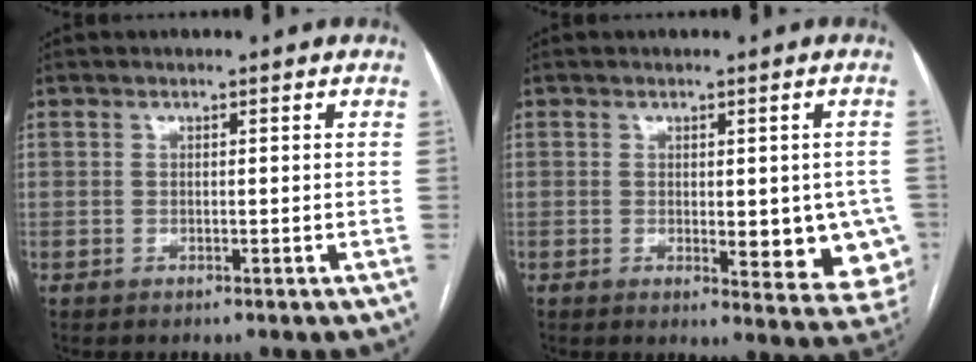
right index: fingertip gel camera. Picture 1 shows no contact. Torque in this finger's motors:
{"motor_torque": [0.21, -0.04, 0.16, 0.04]}